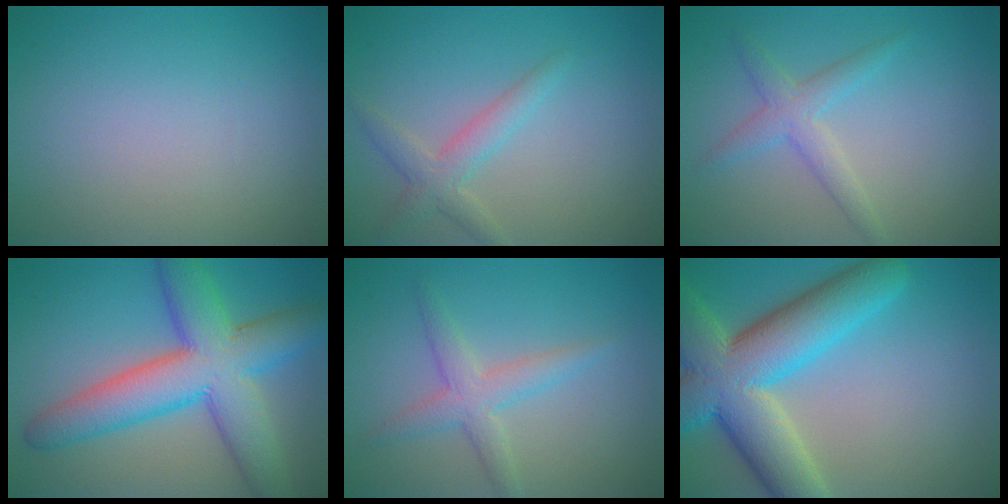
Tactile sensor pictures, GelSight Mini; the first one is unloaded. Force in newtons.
{"total": 2.5, "press": 2.5, "slide": 0.2}
{"total": 2.5, "press": 2.5, "slide": 0.2}
{"total": 10.1, "press": 10.1, "slide": 0.2}
{"total": 2.9, "press": 2.9, "slide": 0.1}
{"total": 11.4, "press": 11.4, "slide": 1.0}